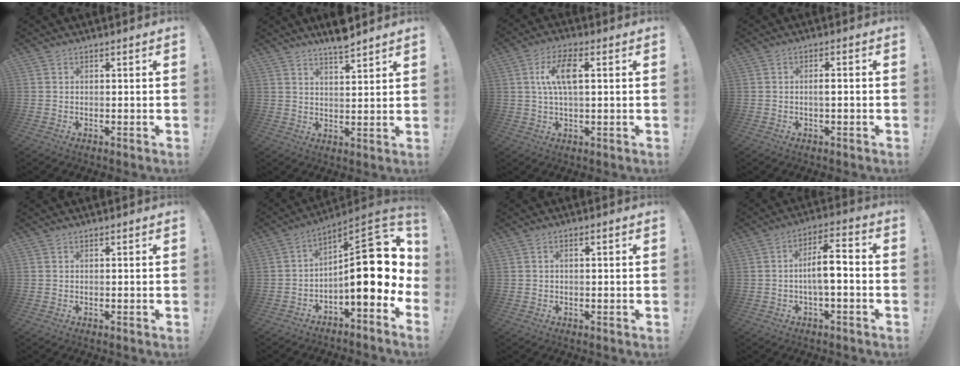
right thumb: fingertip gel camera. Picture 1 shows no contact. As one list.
[{"total": 6.1, "force": [5.5, 0.6, 2.7], "torque": [-0.040, -0.032, 0.094]}, {"total": 9.3, "force": [2.0, 3.6, 8.4], "torque": [-0.147, 0.003, 0.032]}, {"total": 2.3, "force": [-0.5, 0.4, 2.2], "torque": [-0.031, 0.000, -0.011]}, {"total": 0.0}, {"total": 19.3, "force": [0.6, 7.2, 18.0], "torque": [-0.246, -0.004, 0.018]}, {"total": 1.3, "force": [0.0, 0.4, 1.3], "torque": [-0.024, 0.004, -0.001]}, {"total": 9.3, "force": [-1.1, 2.8, 8.8], "torque": [-0.148, 0.008, -0.024]}]